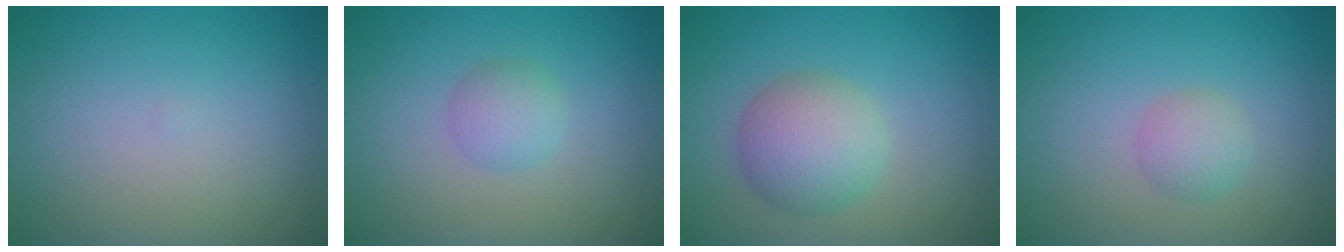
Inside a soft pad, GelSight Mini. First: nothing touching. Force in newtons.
{"total": 2.1, "press": 2.1, "slide": 0.1}
{"total": 4.5, "press": 4.5, "slide": 0.2}
{"total": 2.0, "press": 2.0, "slide": 0.0}